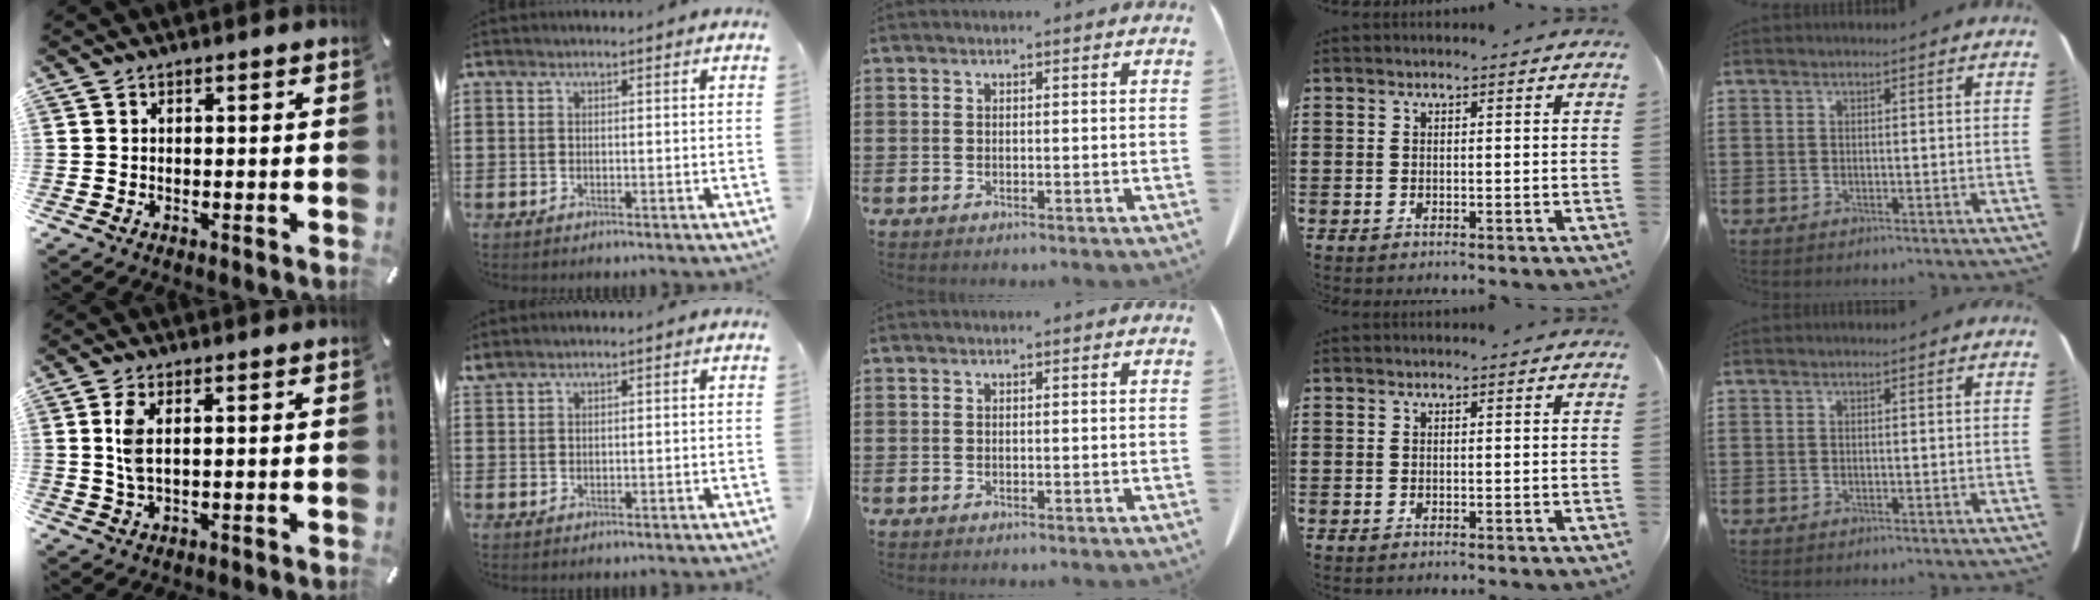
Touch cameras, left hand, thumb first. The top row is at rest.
{"thumb": {"total": 4.8, "force": [0.8, 1.9, 4.3], "torque": [-0.102, 0.001, 0.008]}, "index": {"total": 1.0, "force": [1.0, 0.0, 0.4], "torque": [-0.008, 0.001, 0.019]}}